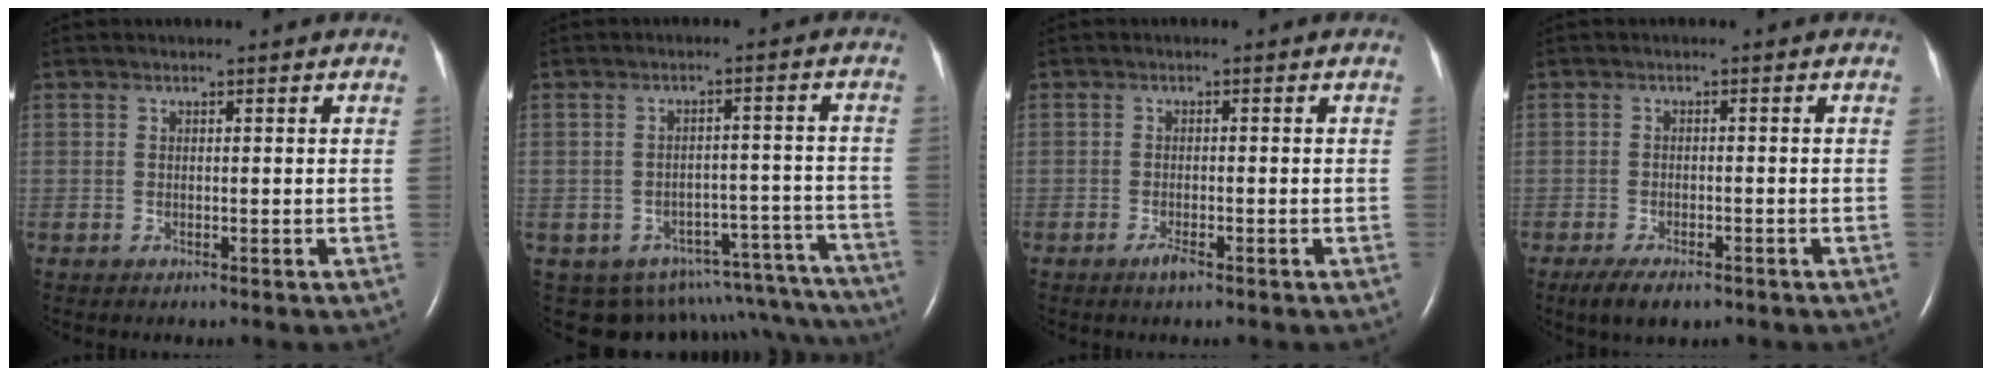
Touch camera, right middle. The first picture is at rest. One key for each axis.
{"total": 18.0, "fx": -16.2, "fy": 6.9, "fz": 3.7, "tx": -0.024, "ty": 0.049, "tz": -0.178}
{"total": 1.5, "fx": -1.0, "fy": 0.2, "fz": 1.1, "tx": -0.027, "ty": -0.003, "tz": -0.018}
{"total": 4.8, "fx": -3.4, "fy": 1.7, "fz": 3.0, "tx": -0.057, "ty": -0.008, "tz": -0.050}